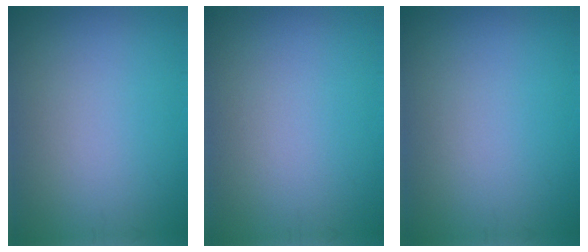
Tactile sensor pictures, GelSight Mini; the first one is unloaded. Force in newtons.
{"total": 0.0}
{"total": 0.0}